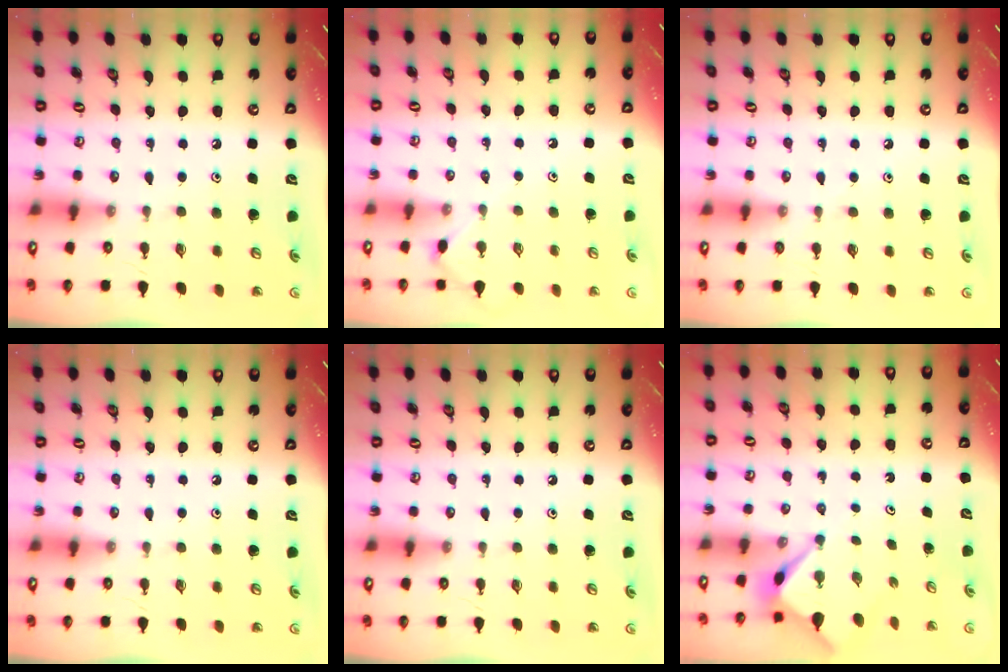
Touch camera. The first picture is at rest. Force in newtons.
{"total": 3.3, "press": 3.3, "slide": 0.6}
{"total": 2.6, "press": 2.6, "slide": 0.4}
{"total": 0.0}
{"total": 0.0}
{"total": 3.0, "press": 3.0, "slide": 0.2}